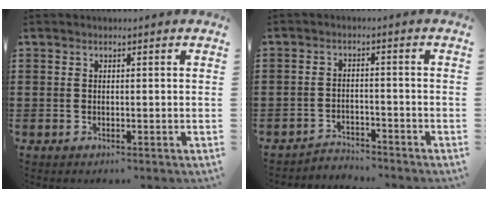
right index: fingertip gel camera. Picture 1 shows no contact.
{"total": 2.9, "force": [-2.9, 0.4, -0.1], "torque": [-0.008, 0.000, -0.062]}